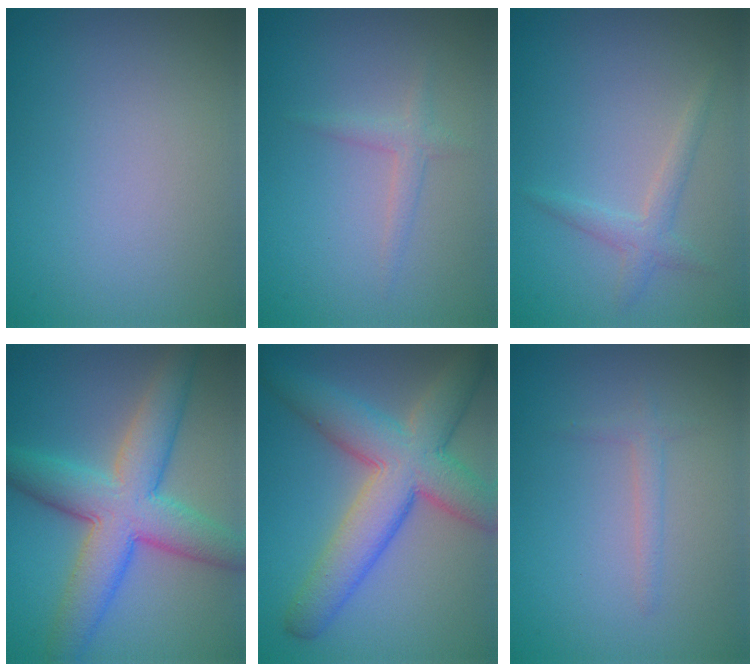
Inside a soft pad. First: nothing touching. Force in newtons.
{"total": 1.3, "press": 1.3, "slide": 0.0}
{"total": 1.7, "press": 1.7, "slide": 0.1}
{"total": 8.2, "press": 8.2, "slide": 0.3}
{"total": 8.9, "press": 8.9, "slide": 0.5}
{"total": 1.2, "press": 1.2, "slide": 0.0}